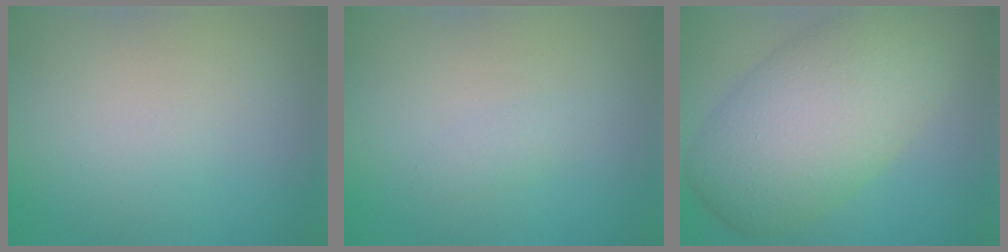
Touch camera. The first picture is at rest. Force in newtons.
{"total": 0.9, "press": 0.9, "slide": 0.0}
{"total": 9.7, "press": 9.7, "slide": 0.6}